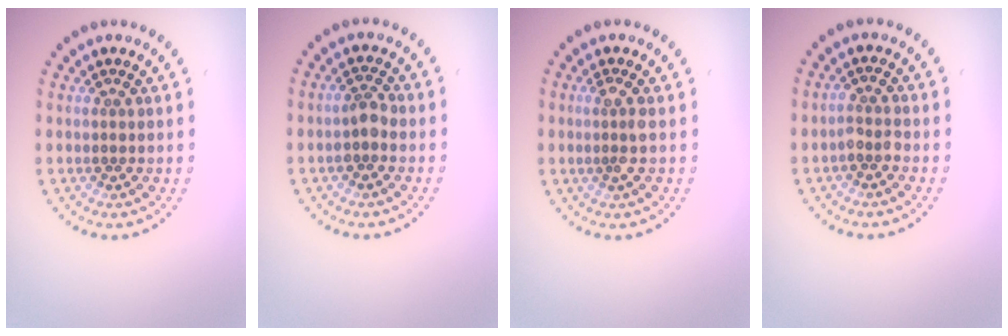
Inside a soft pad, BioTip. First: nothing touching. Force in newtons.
{"total": 1.7, "press": 1.6, "slide": 0.5}
{"total": 1.5, "press": 1.3, "slide": 0.9}
{"total": 1.5, "press": 1.2, "slide": 0.8}